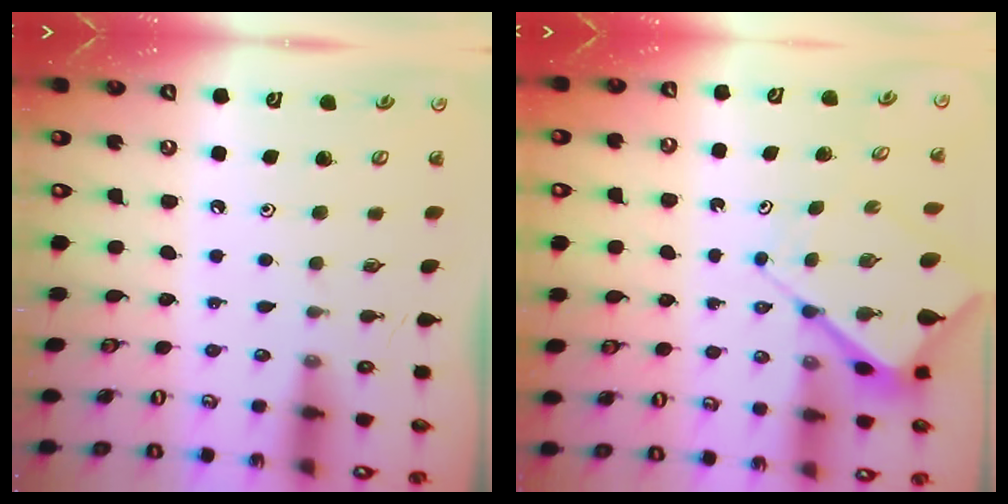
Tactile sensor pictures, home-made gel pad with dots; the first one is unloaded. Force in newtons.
{"total": 8.0, "press": 7.9, "slide": 0.9}